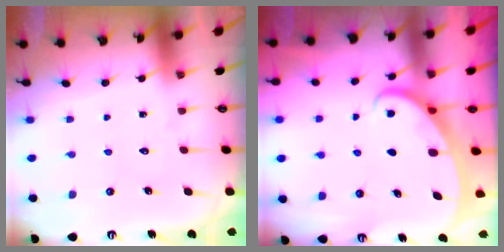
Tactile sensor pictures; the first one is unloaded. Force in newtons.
{"total": 2.5, "press": 2.4, "slide": 0.4}